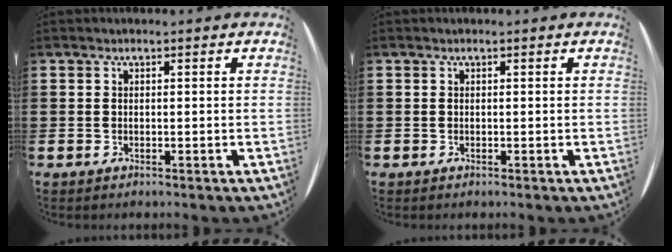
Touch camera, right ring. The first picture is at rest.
{"total": 0.0}